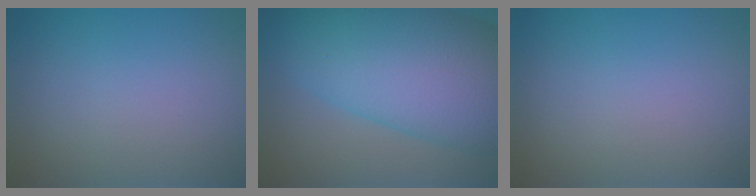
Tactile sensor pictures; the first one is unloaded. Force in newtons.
{"total": 12.9, "press": 12.9, "slide": 0.2}
{"total": 0.0}